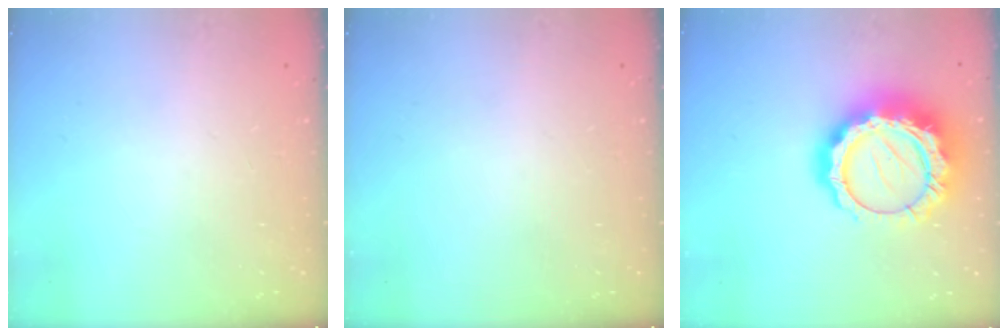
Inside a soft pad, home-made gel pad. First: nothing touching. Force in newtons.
{"total": 0.0}
{"total": 22.5, "press": 22.4, "slide": 1.9}